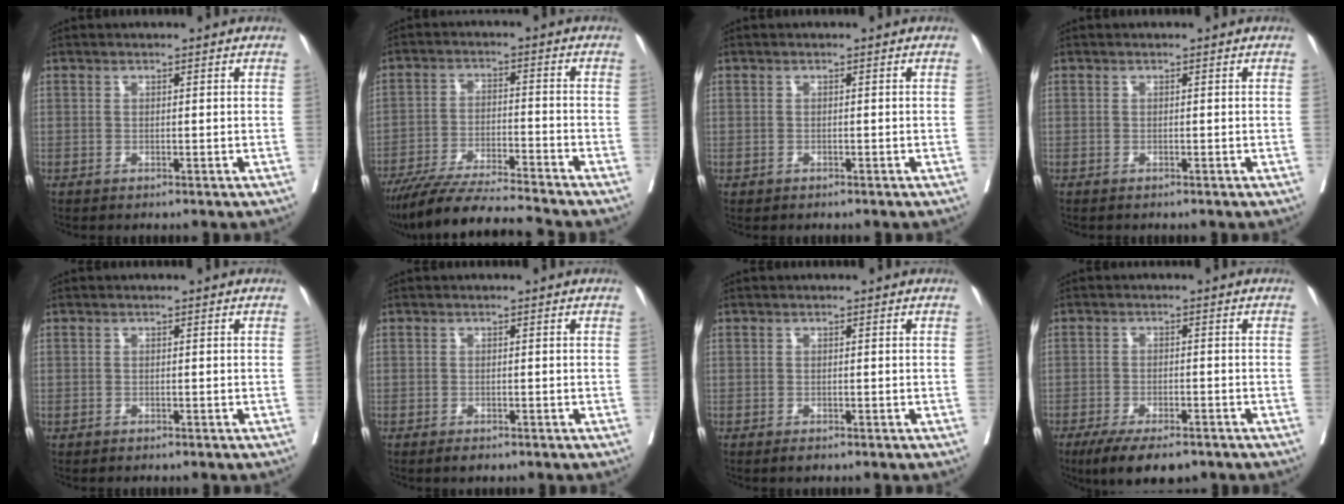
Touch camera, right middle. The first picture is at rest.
{"total": 12.5, "force": [-11.4, -1.0, 4.9], "torque": [-0.075, -0.016, -0.197]}
{"total": 0.0}
{"total": 0.0}
{"total": 0.0}
{"total": 1.4, "force": [-1.0, 0.6, 0.7], "torque": [-0.010, -0.001, -0.010]}
{"total": 0.9, "force": [-0.6, 0.4, 0.5], "torque": [-0.007, -0.001, -0.006]}
{"total": 8.6, "force": [-6.4, 2.8, 5.1], "torque": [-0.074, -0.010, -0.098]}